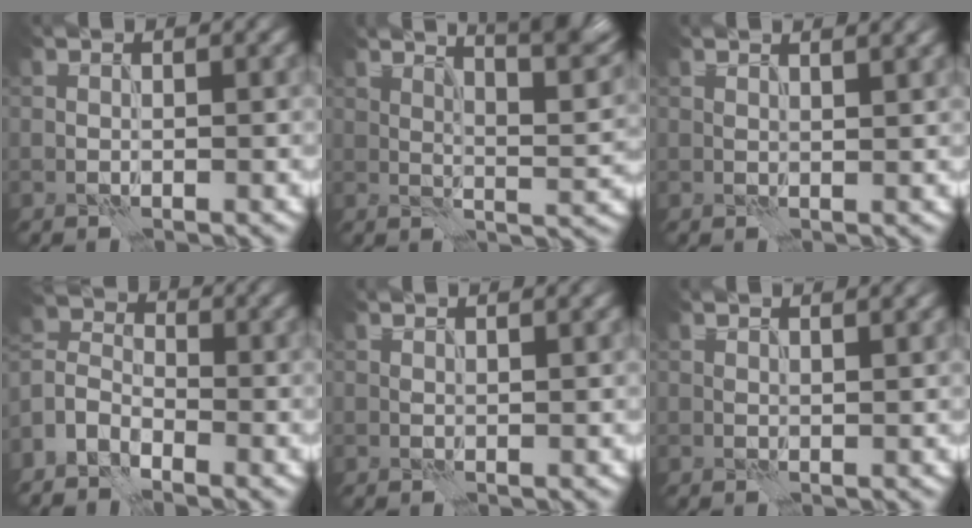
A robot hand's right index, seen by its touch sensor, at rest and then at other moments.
{"total": 9.0, "force": [6.1, 2.3, 6.2], "torque": [-0.067, 0.020, 0.069]}
{"total": 3.0, "force": [2.0, 1.2, 1.9], "torque": [-0.009, 0.012, 0.010]}
{"total": 3.9, "force": [-3.1, 2.1, 1.2], "torque": [-0.032, 0.004, -0.070]}
{"total": 1.4, "force": [1.0, 0.5, 0.9], "torque": [-0.006, 0.003, 0.009]}
{"total": 2.4, "force": [1.6, 0.9, 1.5], "torque": [-0.007, 0.008, 0.008]}